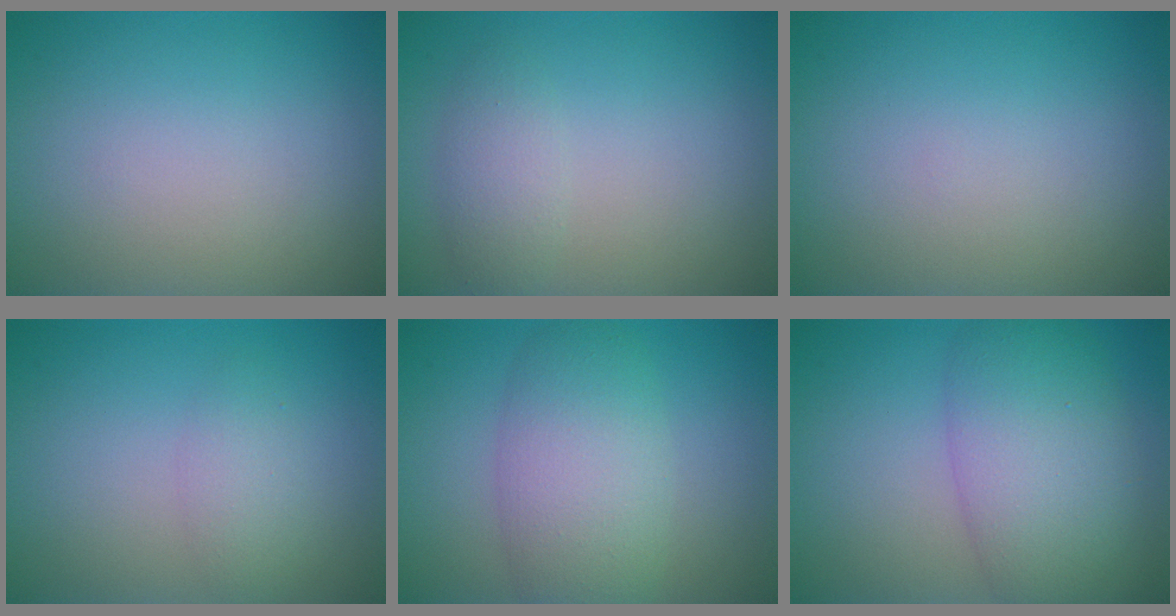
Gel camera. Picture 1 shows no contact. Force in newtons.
{"total": 2.0, "press": 2.0, "slide": 0.1}
{"total": 0.0}
{"total": 1.8, "press": 1.8, "slide": 0.2}
{"total": 5.9, "press": 5.8, "slide": 0.3}
{"total": 7.8, "press": 7.8, "slide": 0.2}